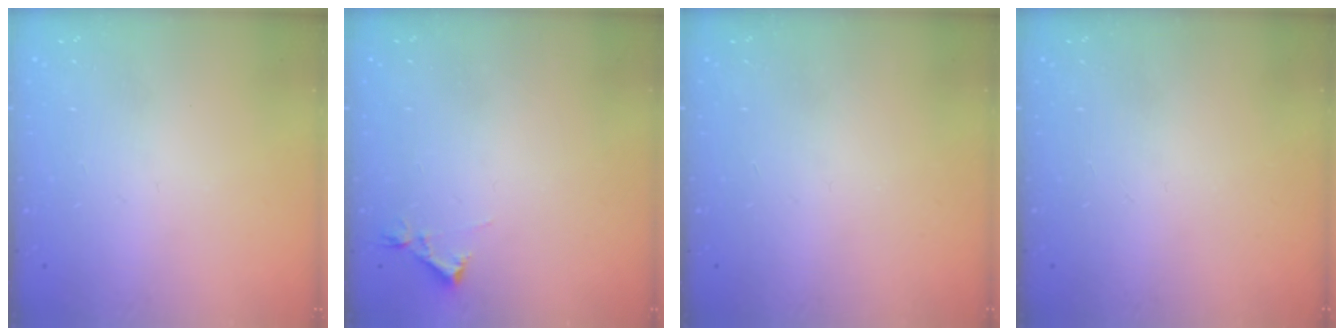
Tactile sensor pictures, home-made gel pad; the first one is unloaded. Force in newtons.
{"total": 3.4, "press": 3.3, "slide": 0.7}
{"total": 0.0}
{"total": 0.0}